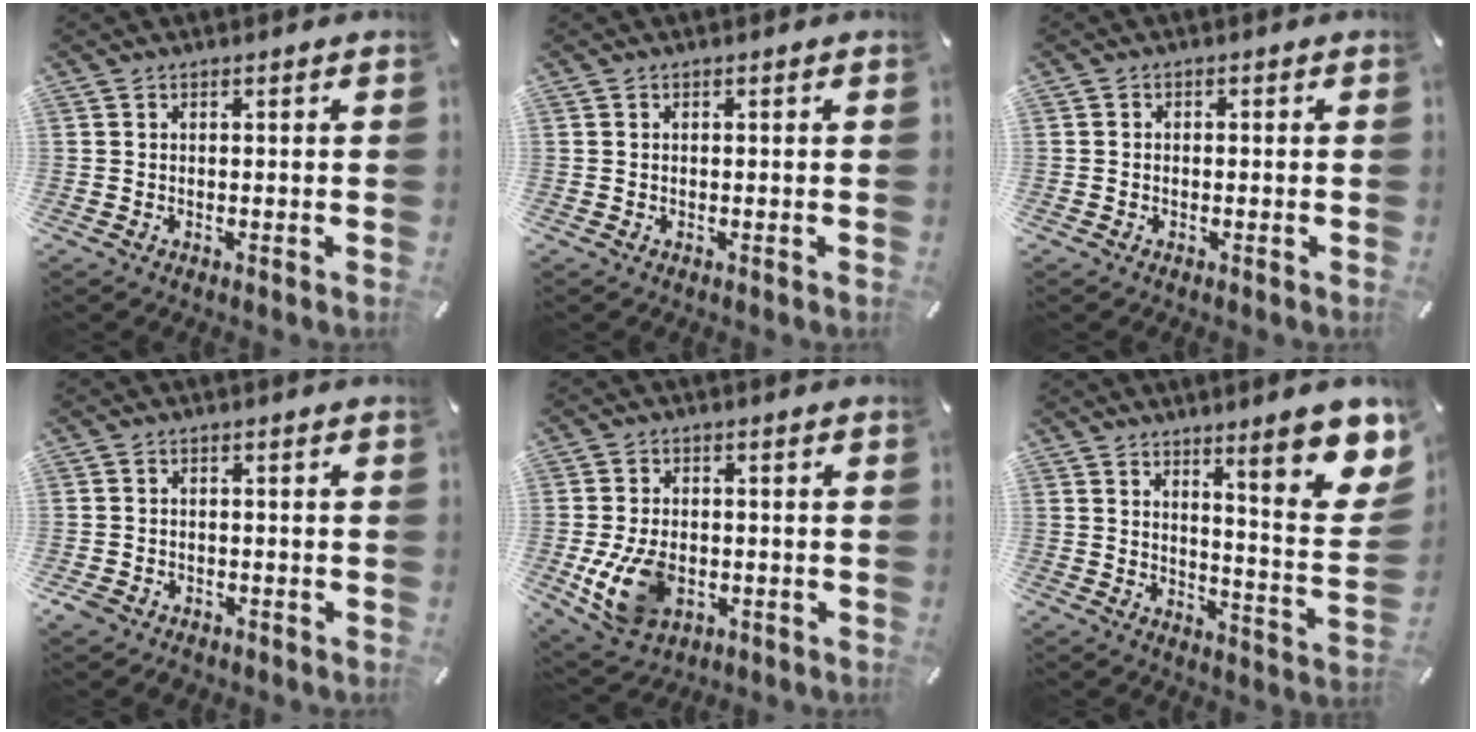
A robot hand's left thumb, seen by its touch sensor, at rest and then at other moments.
{"total": 0.0}
{"total": 0.9, "force": [-0.5, 0.7, 0.3], "torque": [-0.004, 0.004, -0.012]}
{"total": 2.5, "force": [-1.7, 1.7, 0.7], "torque": [-0.016, 0.007, -0.036]}
{"total": 11.2, "force": [-2.6, 7.9, 7.6], "torque": [-0.161, 0.004, -0.043]}
{"total": 13.8, "force": [8.9, 2.8, 10.2], "torque": [-0.138, -0.068, 0.141]}